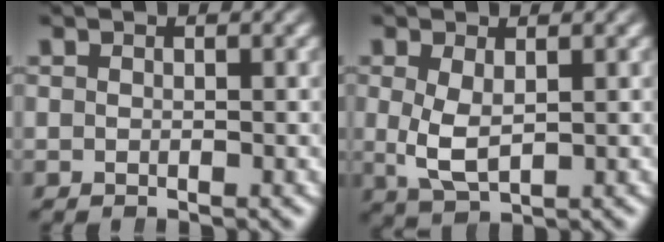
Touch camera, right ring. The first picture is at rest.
{"total": 3.5, "force": [0.0, 2.3, 2.7], "torque": [-0.075, -0.023, 0.015]}